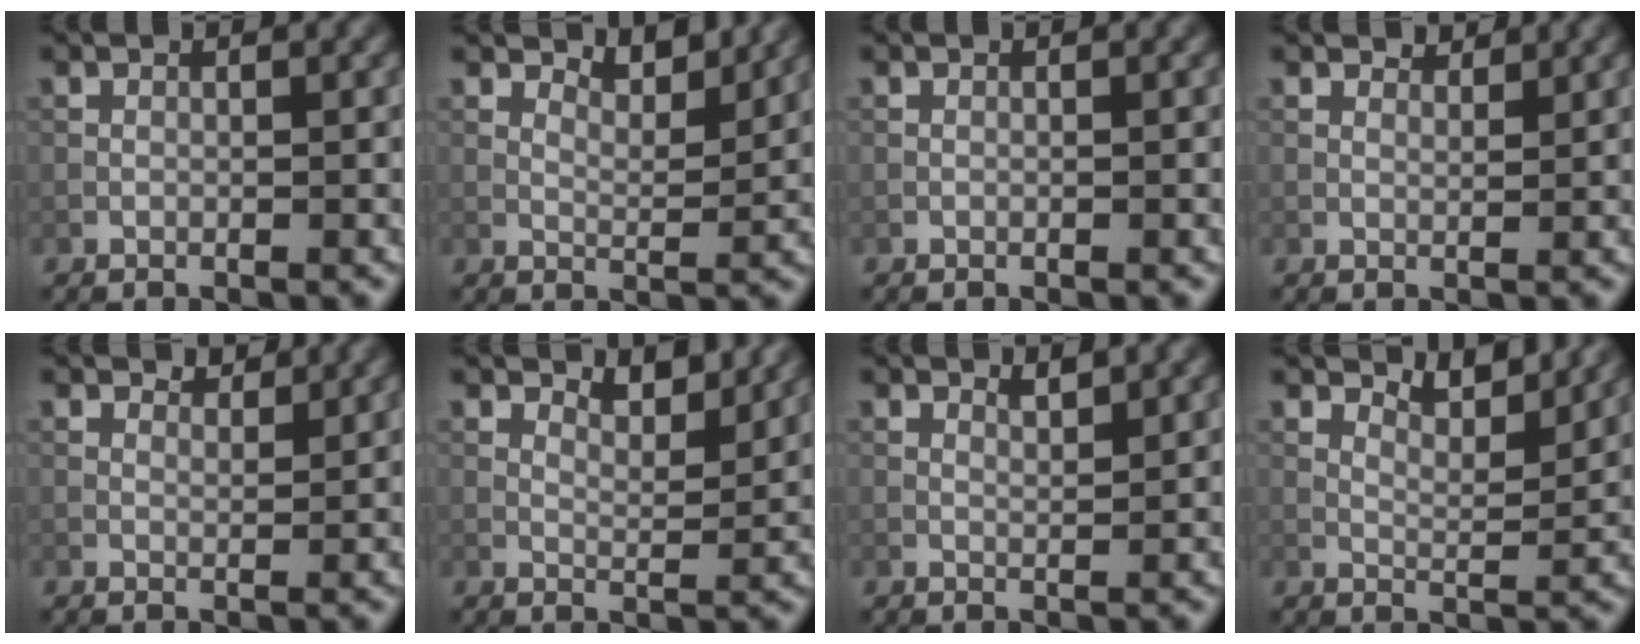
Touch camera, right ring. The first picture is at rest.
{"total": 3.6, "force": [3.2, 0.8, 1.3], "torque": [-0.031, -0.011, 0.044]}
{"total": 0.0}
{"total": 1.8, "force": [1.7, 0.5, 0.5], "torque": [-0.016, -0.003, 0.024]}
{"total": 1.9, "force": [1.8, 0.5, 0.6], "torque": [-0.016, -0.004, 0.026]}
{"total": 3.4, "force": [2.9, 1.0, 1.6], "torque": [-0.033, -0.012, 0.039]}
{"total": 1.2, "force": [1.1, 0.1, 0.6], "torque": [-0.013, -0.002, 0.019]}
{"total": 4.4, "force": [3.9, 0.9, 1.8], "torque": [-0.042, -0.009, 0.056]}